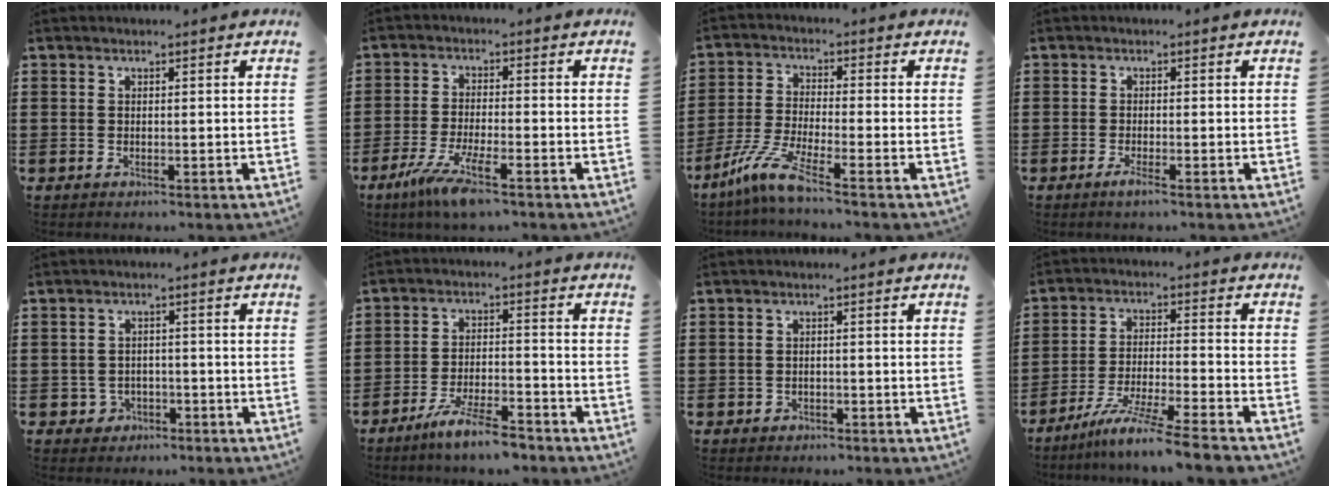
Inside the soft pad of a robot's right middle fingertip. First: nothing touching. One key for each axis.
{"total": 6.8, "fx": -4.3, "fy": 0.8, "fz": 5.2, "tx": -0.115, "ty": -0.018, "tz": -0.083}
{"total": 7.1, "fx": -4.9, "fy": 0.4, "fz": 5.2, "tx": -0.124, "ty": -0.021, "tz": -0.099}
{"total": 1.5, "fx": -0.8, "fy": 0.1, "fz": 1.2, "tx": -0.029, "ty": -0.006, "tz": -0.017}
{"total": 1.5, "fx": -1.0, "fy": 1.0, "fz": 0.2, "tx": -0.009, "ty": 0.000, "tz": -0.024}
{"total": 6.8, "fx": -5.7, "fy": 0.6, "fz": 3.7, "tx": -0.078, "ty": -0.003, "tz": -0.109}
{"total": 1.0, "fx": -0.7, "fy": 0.7, "fz": 0.2, "tx": -0.006, "ty": 0.000, "tz": -0.016}
{"total": 7.9, "fx": -6.8, "fy": -0.9, "fz": 3.9, "tx": -0.078, "ty": -0.016, "tz": -0.133}